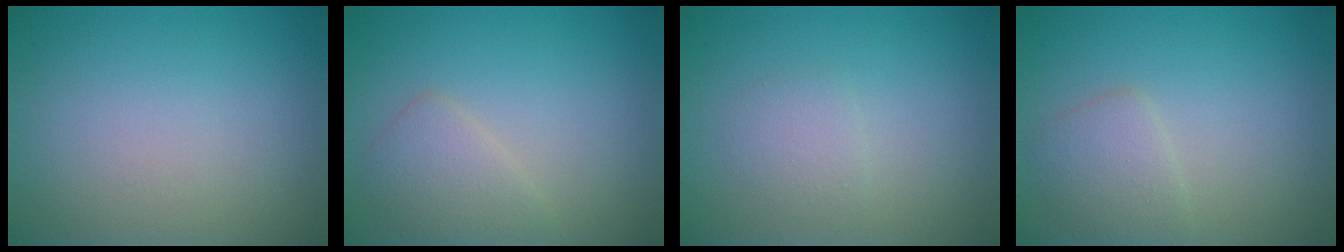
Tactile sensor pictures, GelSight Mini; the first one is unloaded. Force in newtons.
{"total": 2.4, "press": 2.4, "slide": 0.1}
{"total": 1.4, "press": 1.4, "slide": 0.0}
{"total": 2.3, "press": 2.3, "slide": 0.0}